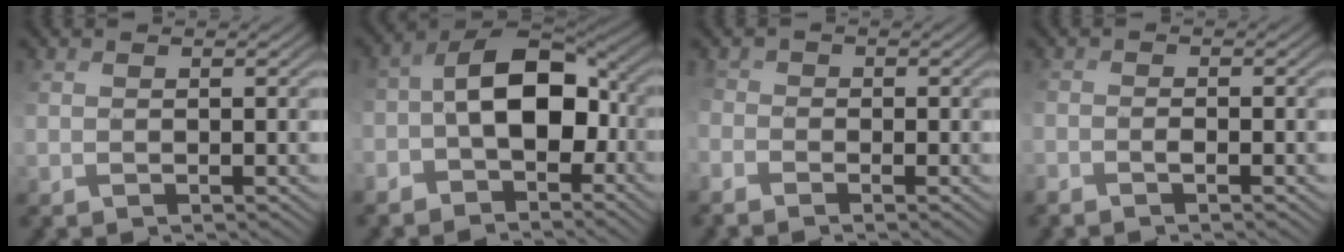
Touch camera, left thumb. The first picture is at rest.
{"total": 9.4, "force": [-2.4, 5.1, 7.5], "torque": [-0.136, 0.005, -0.050]}
{"total": 2.3, "force": [-1.4, 1.3, 1.3], "torque": [-0.036, -0.002, -0.023]}
{"total": 1.3, "force": [-1.1, -0.1, 0.7], "torque": [-0.011, 0.006, -0.021]}